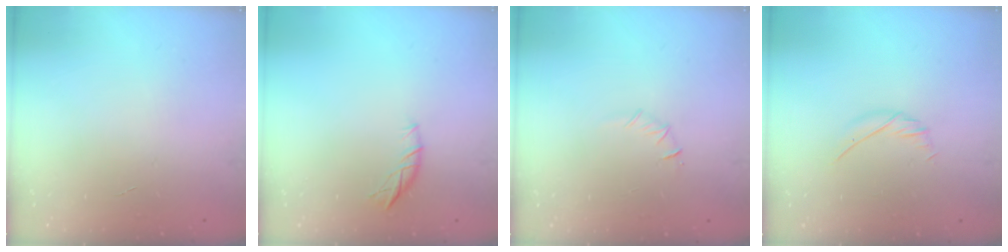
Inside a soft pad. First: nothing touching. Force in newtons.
{"total": 5.5, "press": 5.4, "slide": 0.7}
{"total": 4.0, "press": 3.9, "slide": 1.1}
{"total": 5.4, "press": 5.3, "slide": 0.6}